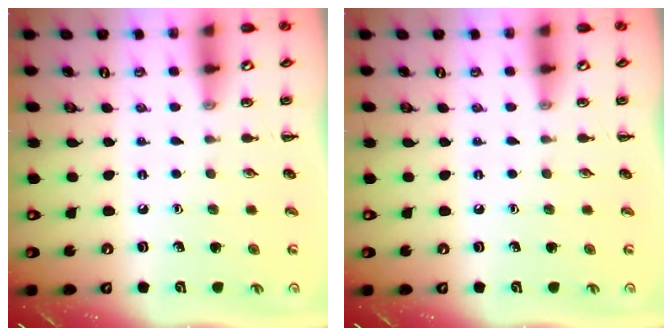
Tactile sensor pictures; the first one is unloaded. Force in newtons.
{"total": 0.0}